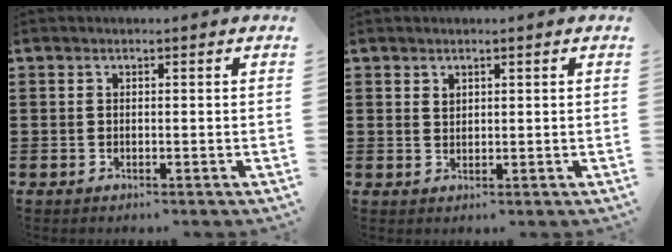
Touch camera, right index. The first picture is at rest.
{"total": 1.1, "force": [0.9, 0.6, 0.1], "torque": [-0.004, 0.002, 0.017]}